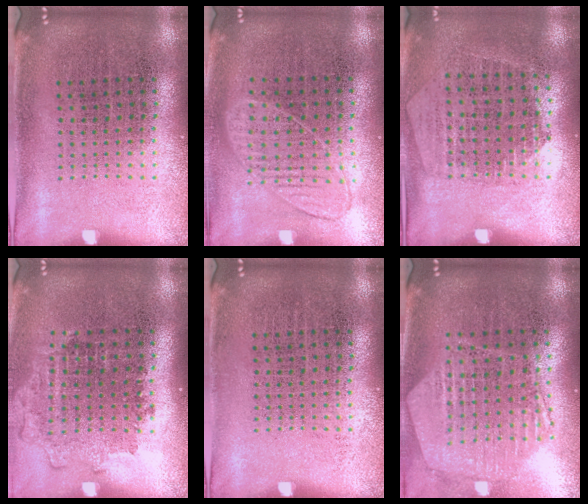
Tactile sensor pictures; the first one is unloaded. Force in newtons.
{"total": 0.9, "press": 0.8, "slide": 0.3}
{"total": 1.2, "press": 1.1, "slide": 0.5}
{"total": 1.2, "press": 1.1, "slide": 0.5}
{"total": 0.0}
{"total": 1.3, "press": 1.2, "slide": 0.4}